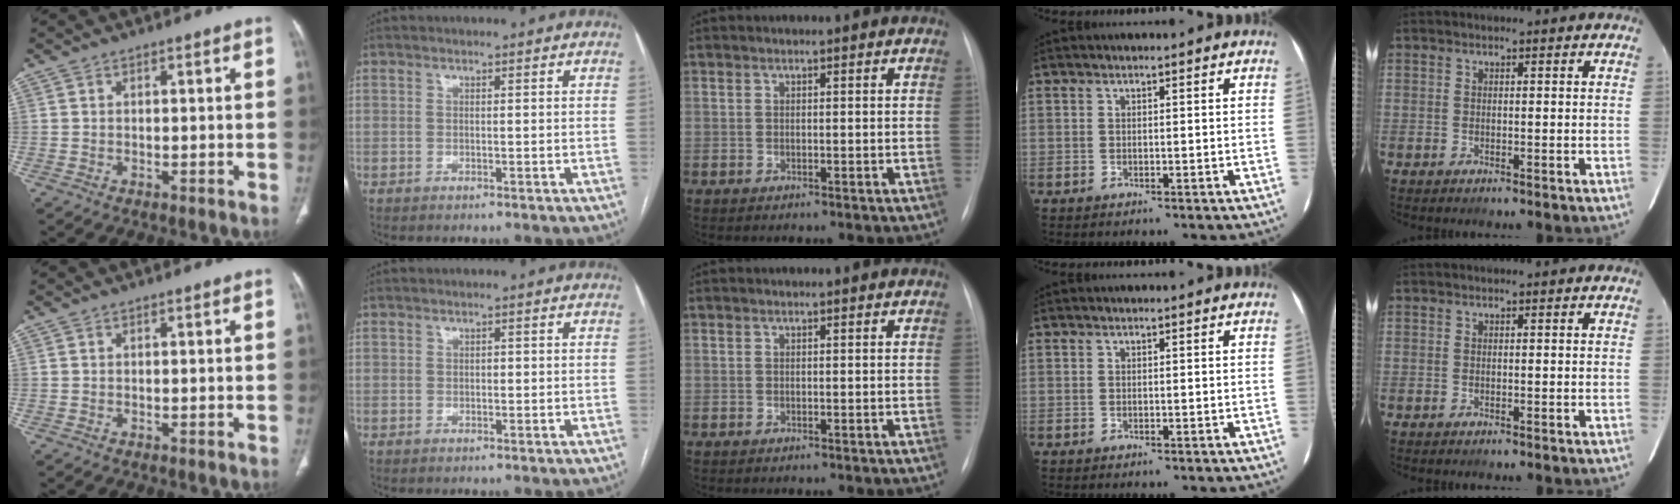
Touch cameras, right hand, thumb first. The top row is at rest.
{"index": {"total": 0.7, "force": [0.1, 0.6, 0.5], "torque": [-0.004, 0.002, 0.000]}}